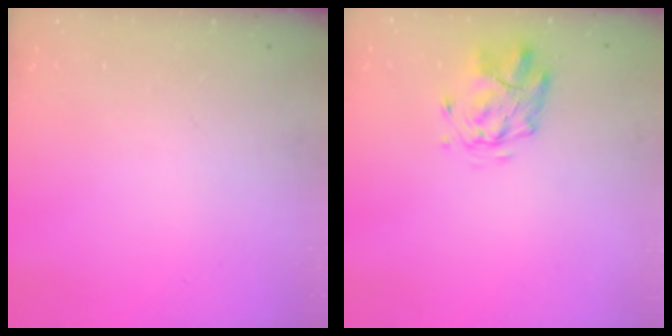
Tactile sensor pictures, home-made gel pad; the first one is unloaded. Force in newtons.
{"total": 2.9, "press": 2.5, "slide": 1.5}